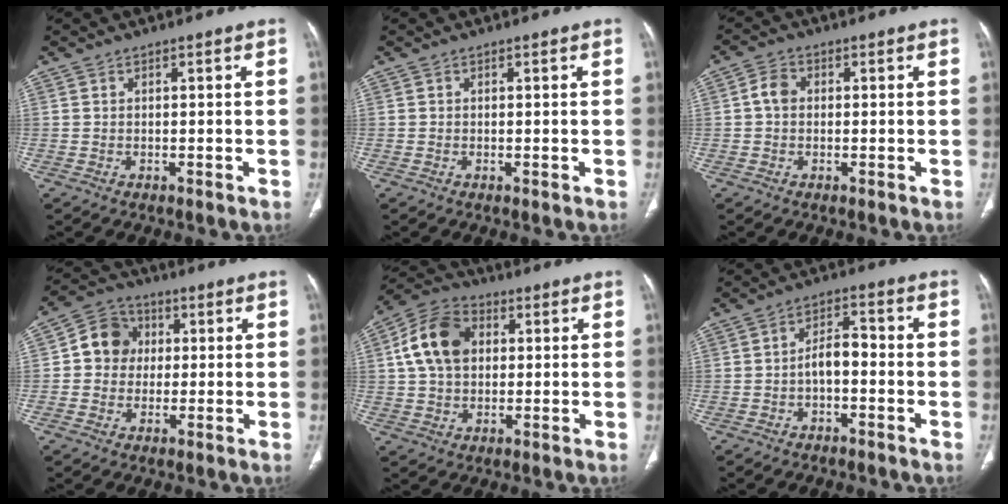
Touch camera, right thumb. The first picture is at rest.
{"total": 0.0}
{"total": 3.2, "force": [0.1, 2.5, 1.9], "torque": [-0.033, 0.011, -0.004]}
{"total": 8.2, "force": [0.9, 7.4, 3.3], "torque": [-0.029, 0.013, 0.003]}
{"total": 12.4, "force": [2.4, 8.9, 8.3], "torque": [-0.139, 0.016, 0.035]}
{"total": 4.9, "force": [-1.3, 2.6, 3.9], "torque": [-0.057, 0.029, -0.028]}